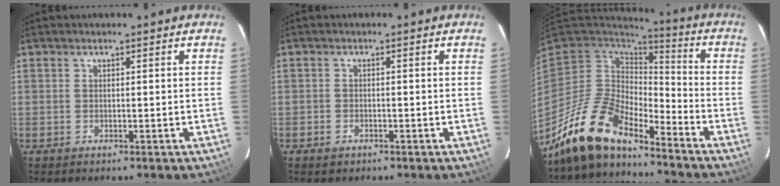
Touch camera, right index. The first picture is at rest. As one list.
[{"total": 1.7, "force": [-1.1, 1.3, 0.4], "torque": [-0.011, 0.001, -0.015]}, {"total": 15.0, "force": [-12.8, 4.4, 6.6], "torque": [-0.130, -0.009, -0.244]}]